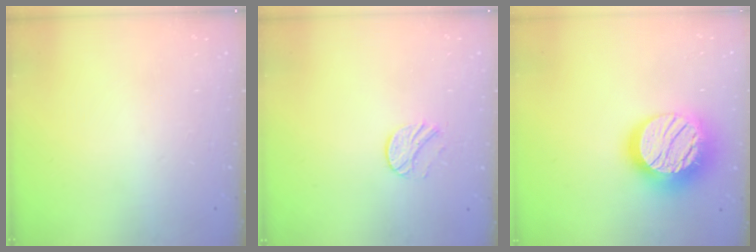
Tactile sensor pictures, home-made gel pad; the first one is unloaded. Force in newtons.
{"total": 7.9, "press": 7.8, "slide": 0.9}
{"total": 23.1, "press": 23.1, "slide": 1.5}